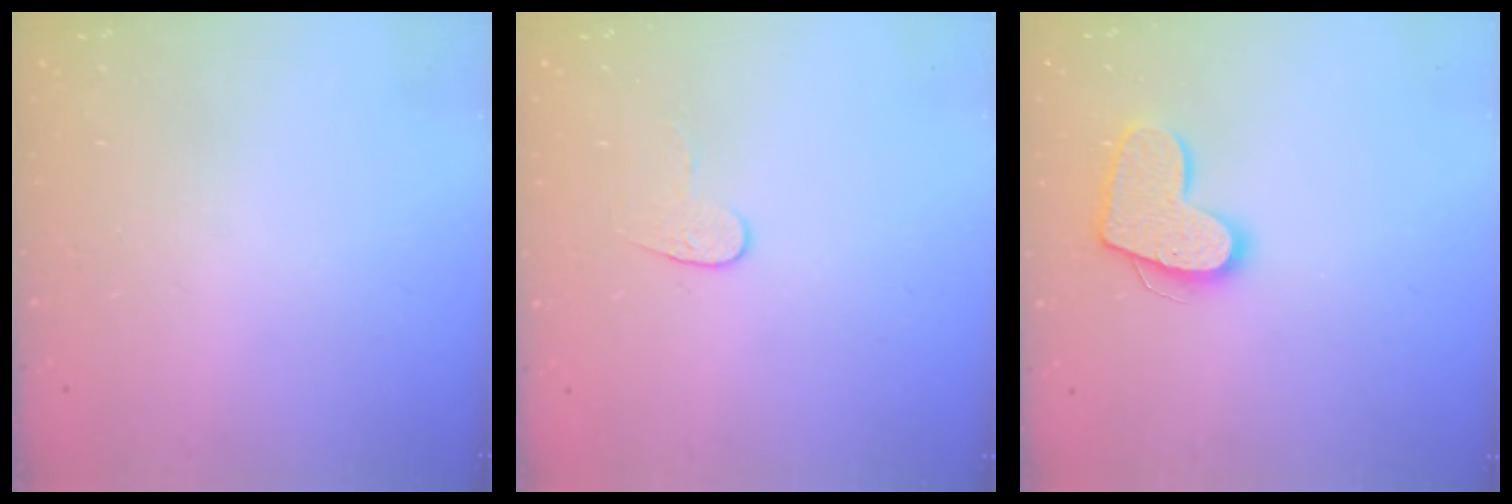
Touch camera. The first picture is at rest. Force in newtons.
{"total": 6.0, "press": 6.0, "slide": 0.4}
{"total": 13.5, "press": 13.5, "slide": 0.9}